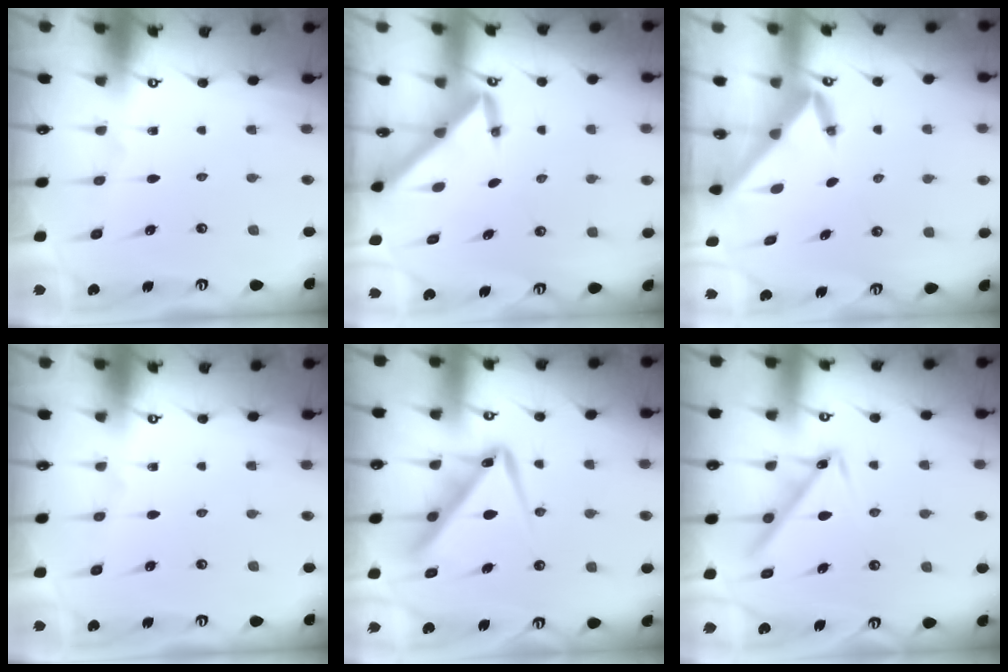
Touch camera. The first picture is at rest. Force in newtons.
{"total": 3.3, "press": 3.3, "slide": 0.3}
{"total": 3.6, "press": 3.5, "slide": 0.4}
{"total": 0.0}
{"total": 10.9, "press": 10.8, "slide": 1.0}
{"total": 9.2, "press": 9.2, "slide": 0.6}